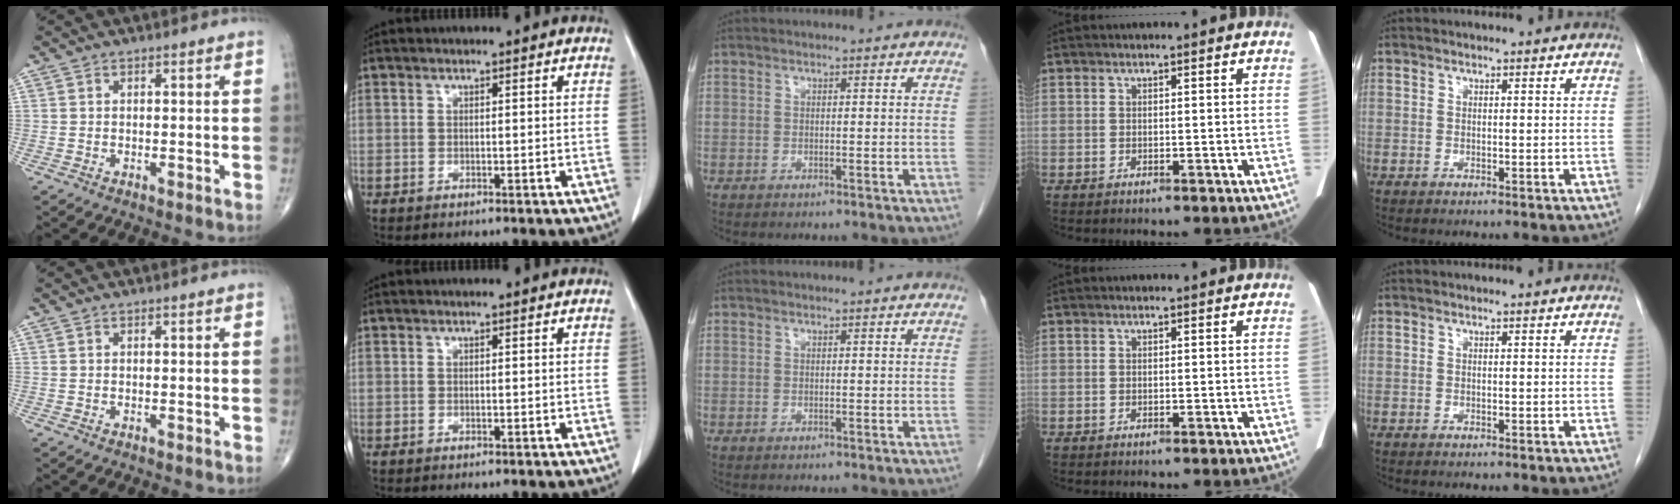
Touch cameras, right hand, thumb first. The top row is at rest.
{}